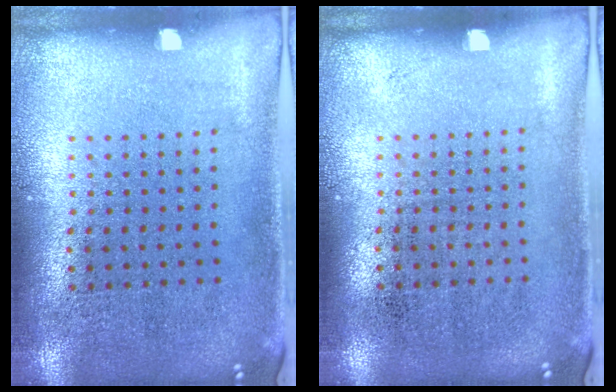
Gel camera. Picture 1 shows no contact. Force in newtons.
{"total": 0.0}